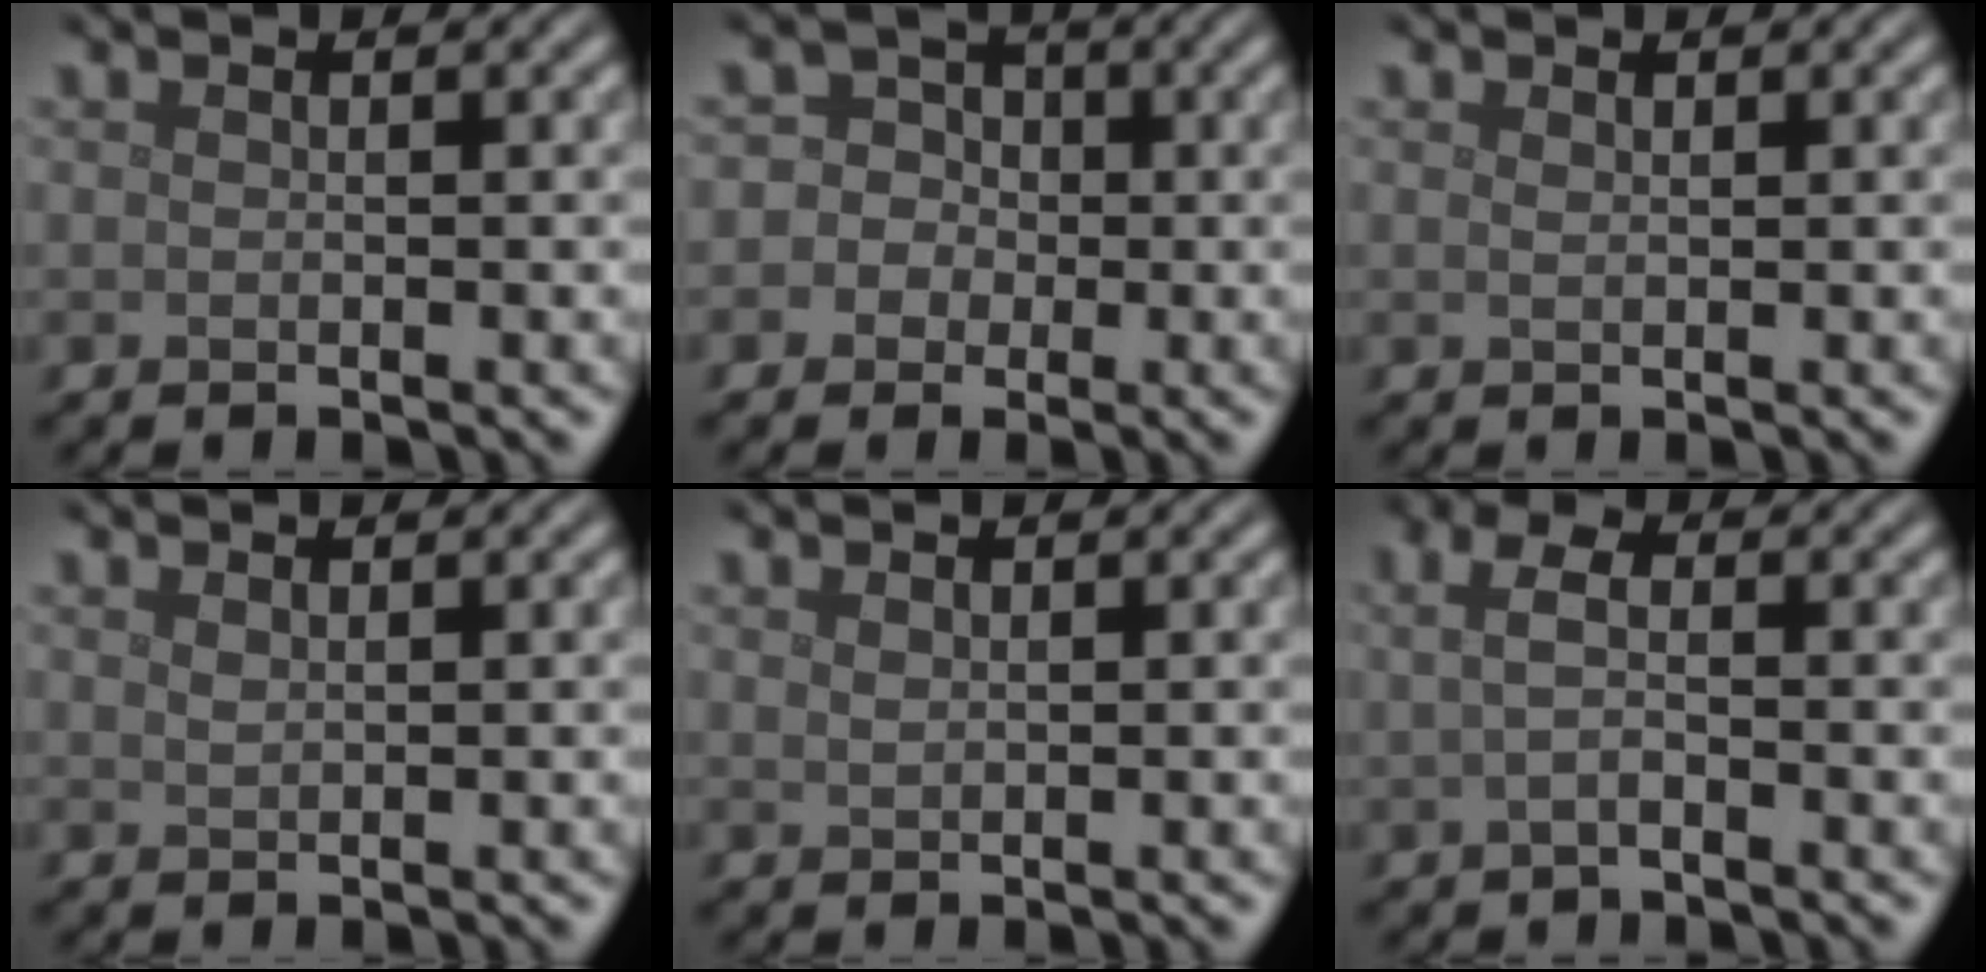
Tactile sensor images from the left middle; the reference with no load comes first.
{"total": 4.9, "force": [-0.5, 4.7, 1.1], "torque": [0.009, 0.030, -0.045]}
{"total": 0.5, "force": [0.4, 0.2, 0.3], "torque": [-0.005, -0.002, 0.008]}
{"total": 0.6, "force": [0.5, 0.2, 0.3], "torque": [-0.008, -0.001, 0.011]}
{"total": 0.6, "force": [0.5, 0.3, 0.3], "torque": [-0.010, -0.001, 0.012]}
{"total": 2.1, "force": [-0.1, 0.9, 1.9], "torque": [-0.044, 0.002, -0.007]}